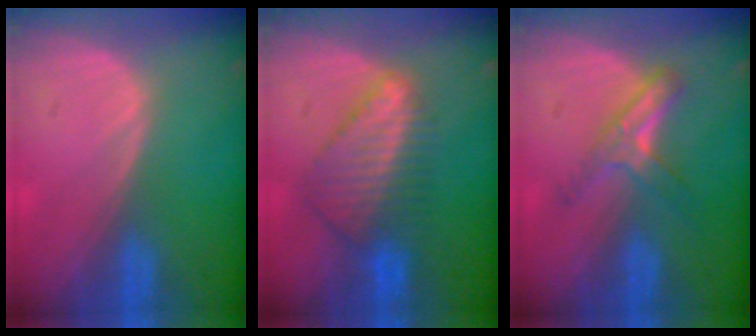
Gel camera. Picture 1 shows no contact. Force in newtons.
{"total": 7.6, "press": 7.1, "slide": 2.7}
{"total": 5.5, "press": 4.9, "slide": 2.6}